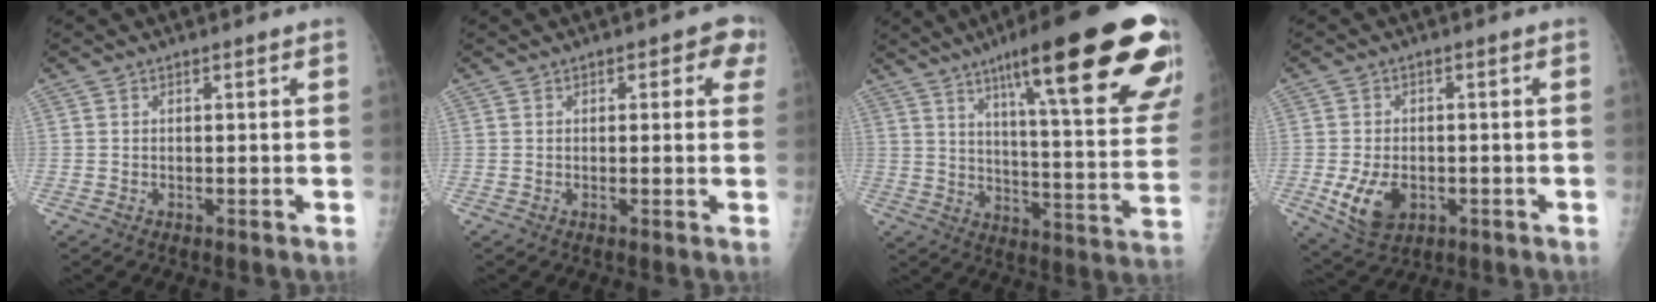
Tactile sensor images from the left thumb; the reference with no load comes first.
{"total": 4.7, "force": [1.8, 2.4, 3.6], "torque": [-0.010, 0.000, 0.010]}
{"total": 30.2, "force": [17.3, 4.8, 24.2], "torque": [-0.280, -0.043, 0.247]}
{"total": 8.0, "force": [-2.3, 5.3, 5.6], "torque": [-0.093, 0.001, -0.027]}